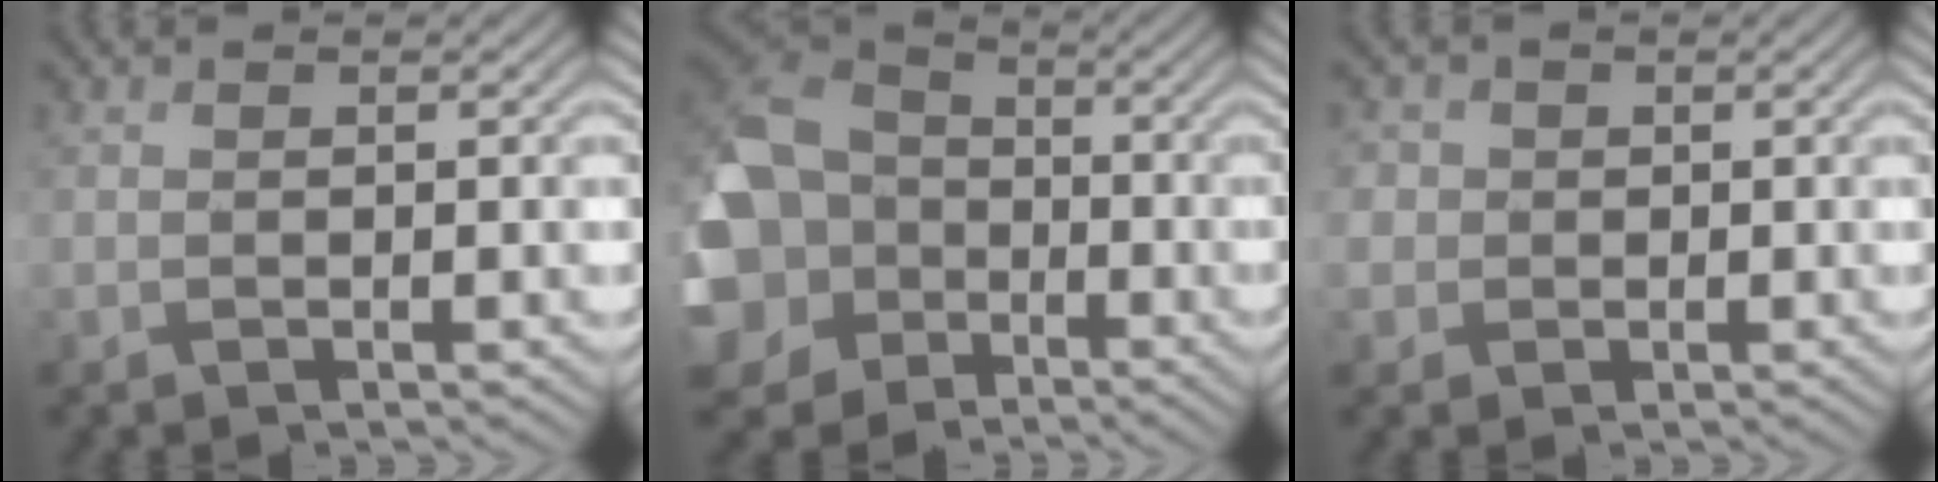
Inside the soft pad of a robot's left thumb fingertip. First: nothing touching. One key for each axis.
{"total": 17.1, "fx": -3.1, "fy": 14.6, "fz": 8.3, "tx": -0.264, "ty": -0.022, "tz": -0.085}
{"total": 3.7, "fx": 0.9, "fy": 3.5, "fz": 0.5, "tx": -0.024, "ty": 0.013, "tz": -0.002}